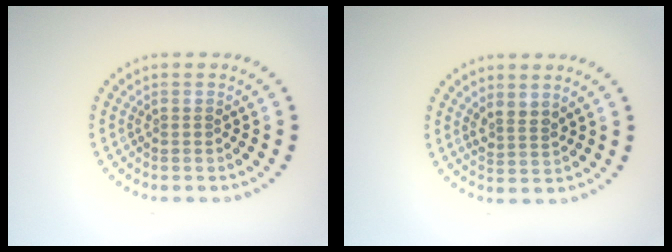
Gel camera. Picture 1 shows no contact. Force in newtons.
{"total": 1.8, "press": 1.4, "slide": 1.1}